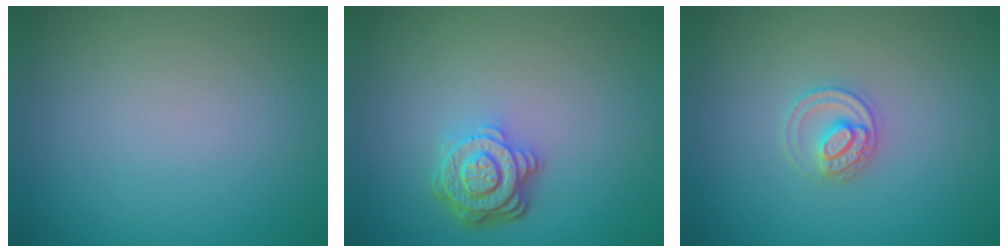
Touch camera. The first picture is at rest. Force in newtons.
{"total": 4.2, "press": 3.3, "slide": 2.7}
{"total": 2.2, "press": 2.2, "slide": 0.2}